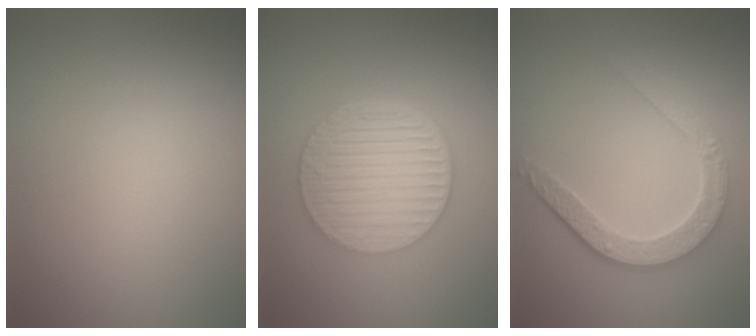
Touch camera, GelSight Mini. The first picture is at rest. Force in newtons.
{"total": 6.7, "press": 4.5, "slide": 5.0}
{"total": 4.7, "press": 3.6, "slide": 3.0}